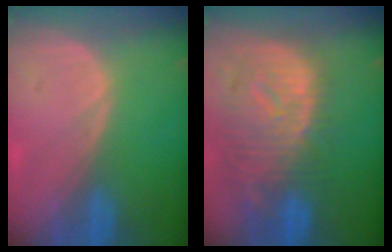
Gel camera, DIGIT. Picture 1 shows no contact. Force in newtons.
{"total": 12.4, "press": 10.8, "slide": 6.2}